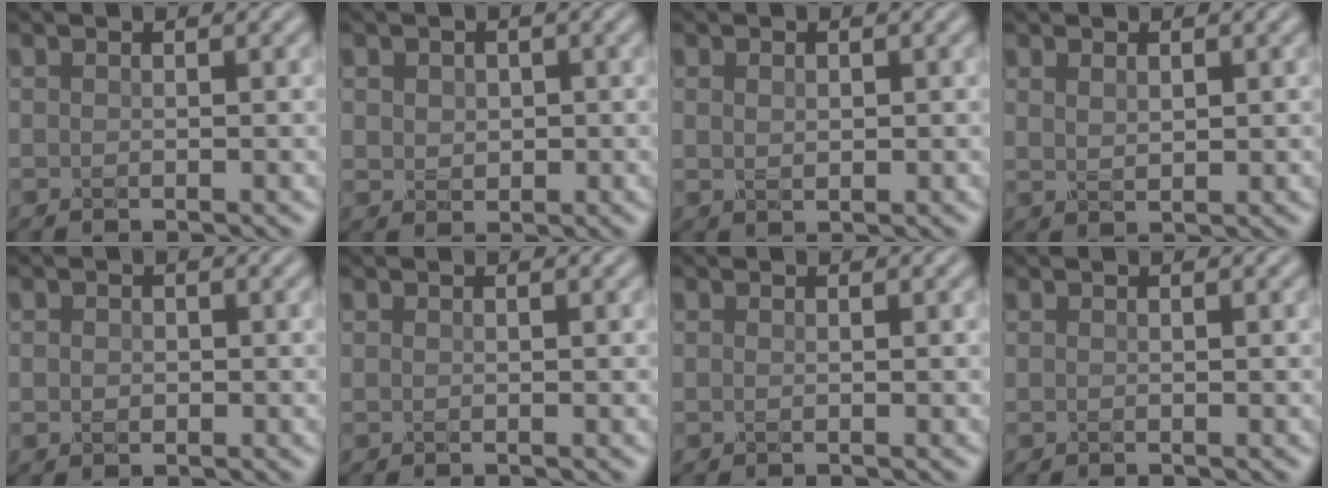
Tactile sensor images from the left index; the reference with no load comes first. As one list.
[{"total": 2.0, "force": [0.5, 1.7, 0.9], "torque": [-0.019, 0.002, 0.007]}, {"total": 1.2, "force": [0.3, 0.8, 0.9], "torque": [-0.018, -0.001, 0.009]}, {"total": 1.5, "force": [0.7, 0.8, 1.1], "torque": [-0.023, -0.004, 0.020]}, {"total": 1.0, "force": [0.0, 0.9, 0.5], "torque": [-0.008, -0.002, -0.001]}, {"total": 0.0}, {"total": 0.0}, {"total": 0.0}]